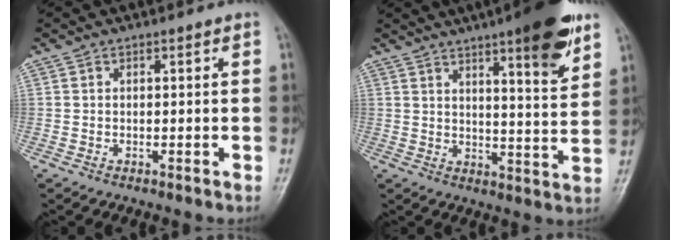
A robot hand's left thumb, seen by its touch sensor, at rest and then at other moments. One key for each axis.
{"total": 14.2, "fx": 8.5, "fy": 2.6, "fz": 11.1, "tx": -0.134, "ty": -0.044, "tz": 0.117}